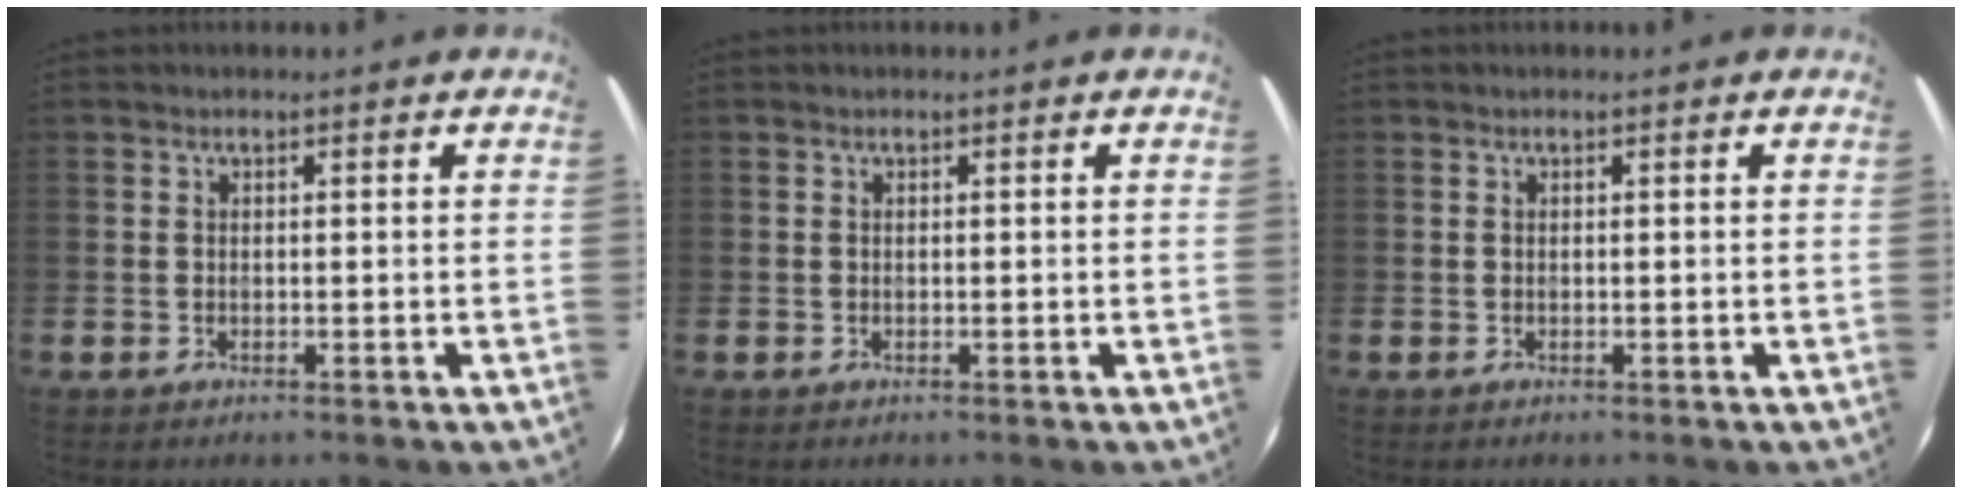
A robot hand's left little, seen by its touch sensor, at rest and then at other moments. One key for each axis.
{"total": 0.0}
{"total": 0.0}